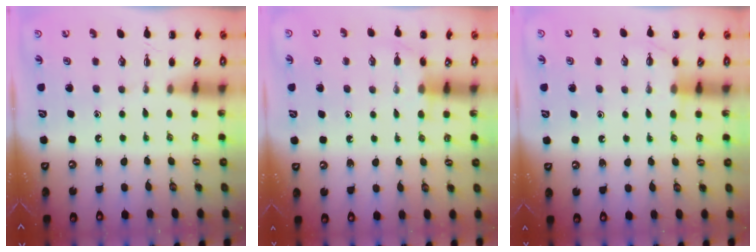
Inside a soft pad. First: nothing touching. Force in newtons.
{"total": 6.3, "press": 6.2, "slide": 1.4}
{"total": 5.4, "press": 5.3, "slide": 1.2}